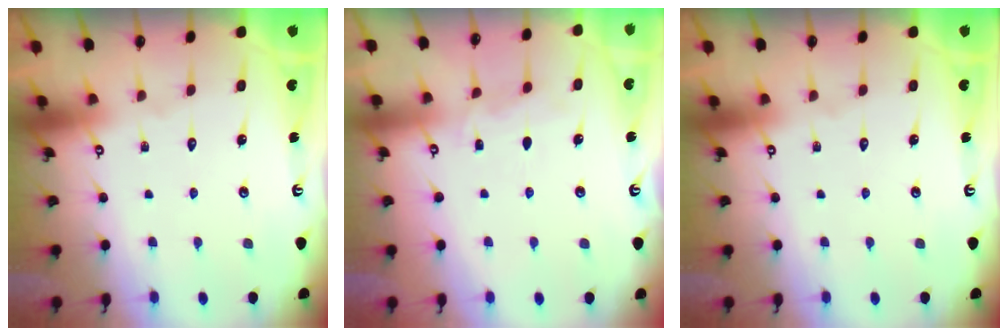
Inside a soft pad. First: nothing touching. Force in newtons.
{"total": 4.9, "press": 4.9, "slide": 0.3}
{"total": 0.0}